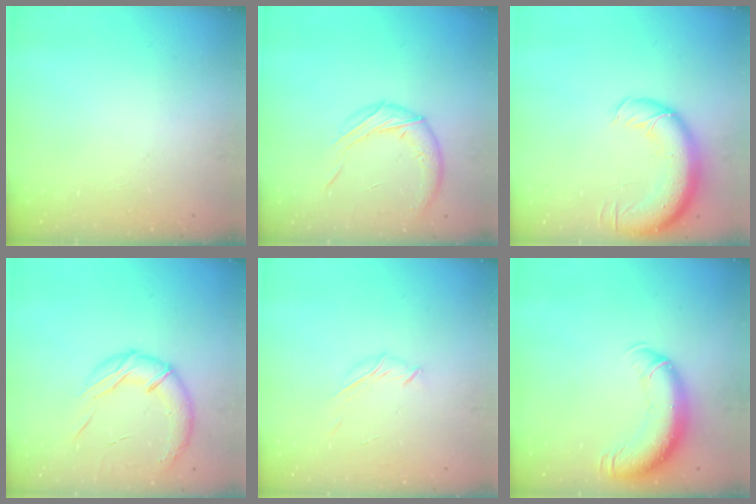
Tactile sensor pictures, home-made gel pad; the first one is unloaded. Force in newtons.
{"total": 10.8, "press": 10.8, "slide": 0.4}
{"total": 14.5, "press": 14.1, "slide": 3.5}
{"total": 14.9, "press": 14.7, "slide": 2.3}
{"total": 4.7, "press": 4.6, "slide": 0.9}
{"total": 13.5, "press": 13.1, "slide": 3.5}